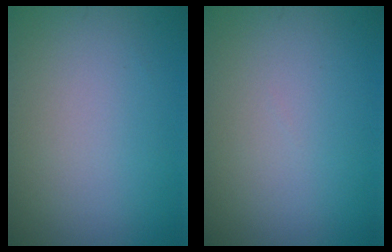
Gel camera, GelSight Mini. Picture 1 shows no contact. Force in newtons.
{"total": 0.0}